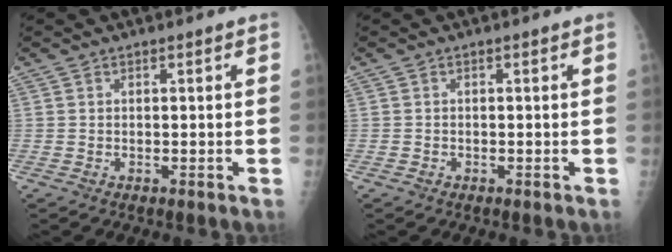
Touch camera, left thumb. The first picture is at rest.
{"total": 0.7, "force": [-0.4, 0.5, 0.0], "torque": [-0.001, 0.004, -0.009]}